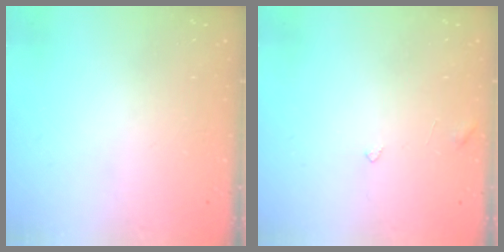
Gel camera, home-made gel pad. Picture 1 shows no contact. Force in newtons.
{"total": 3.6, "press": 3.6, "slide": 0.3}